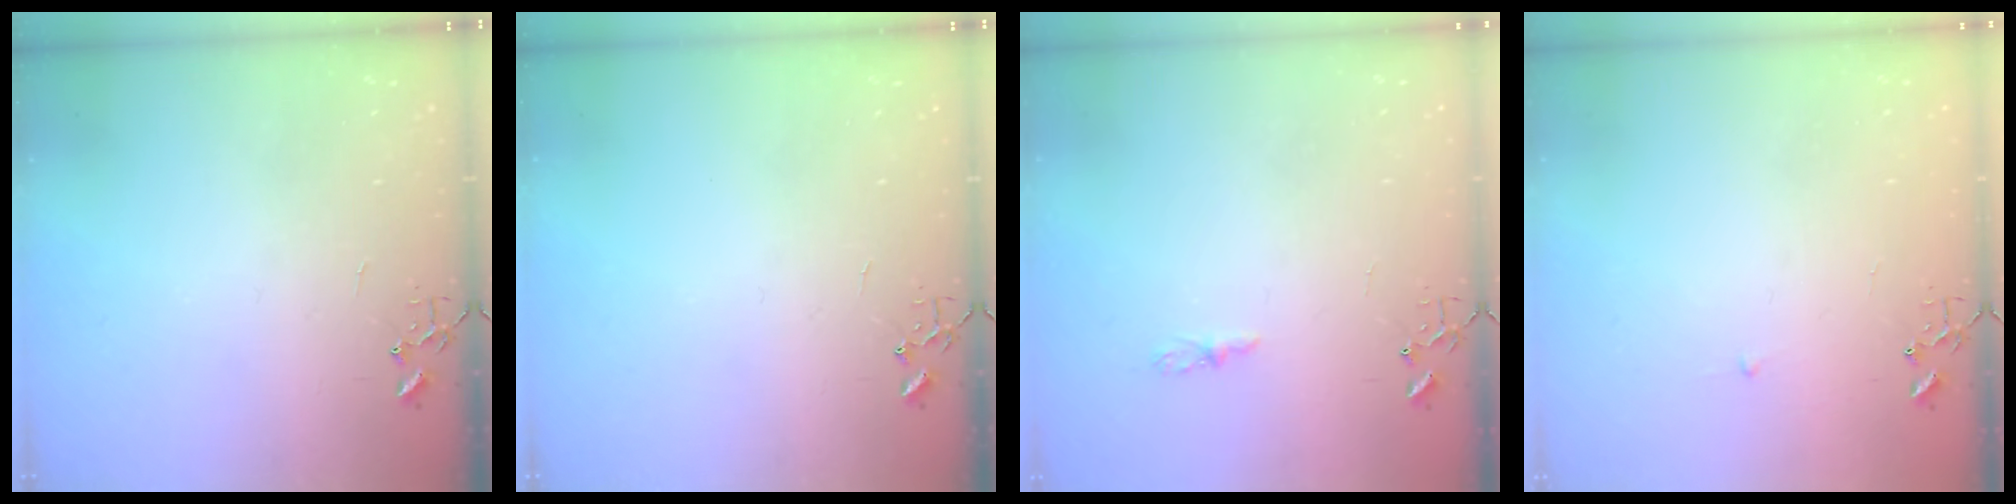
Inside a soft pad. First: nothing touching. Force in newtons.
{"total": 0.0}
{"total": 4.4, "press": 4.3, "slide": 0.5}
{"total": 2.3, "press": 2.3, "slide": 0.3}